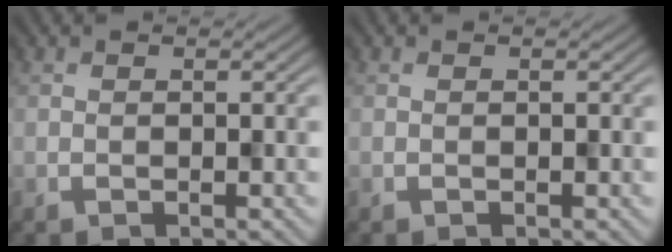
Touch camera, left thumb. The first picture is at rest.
{"total": 0.0}